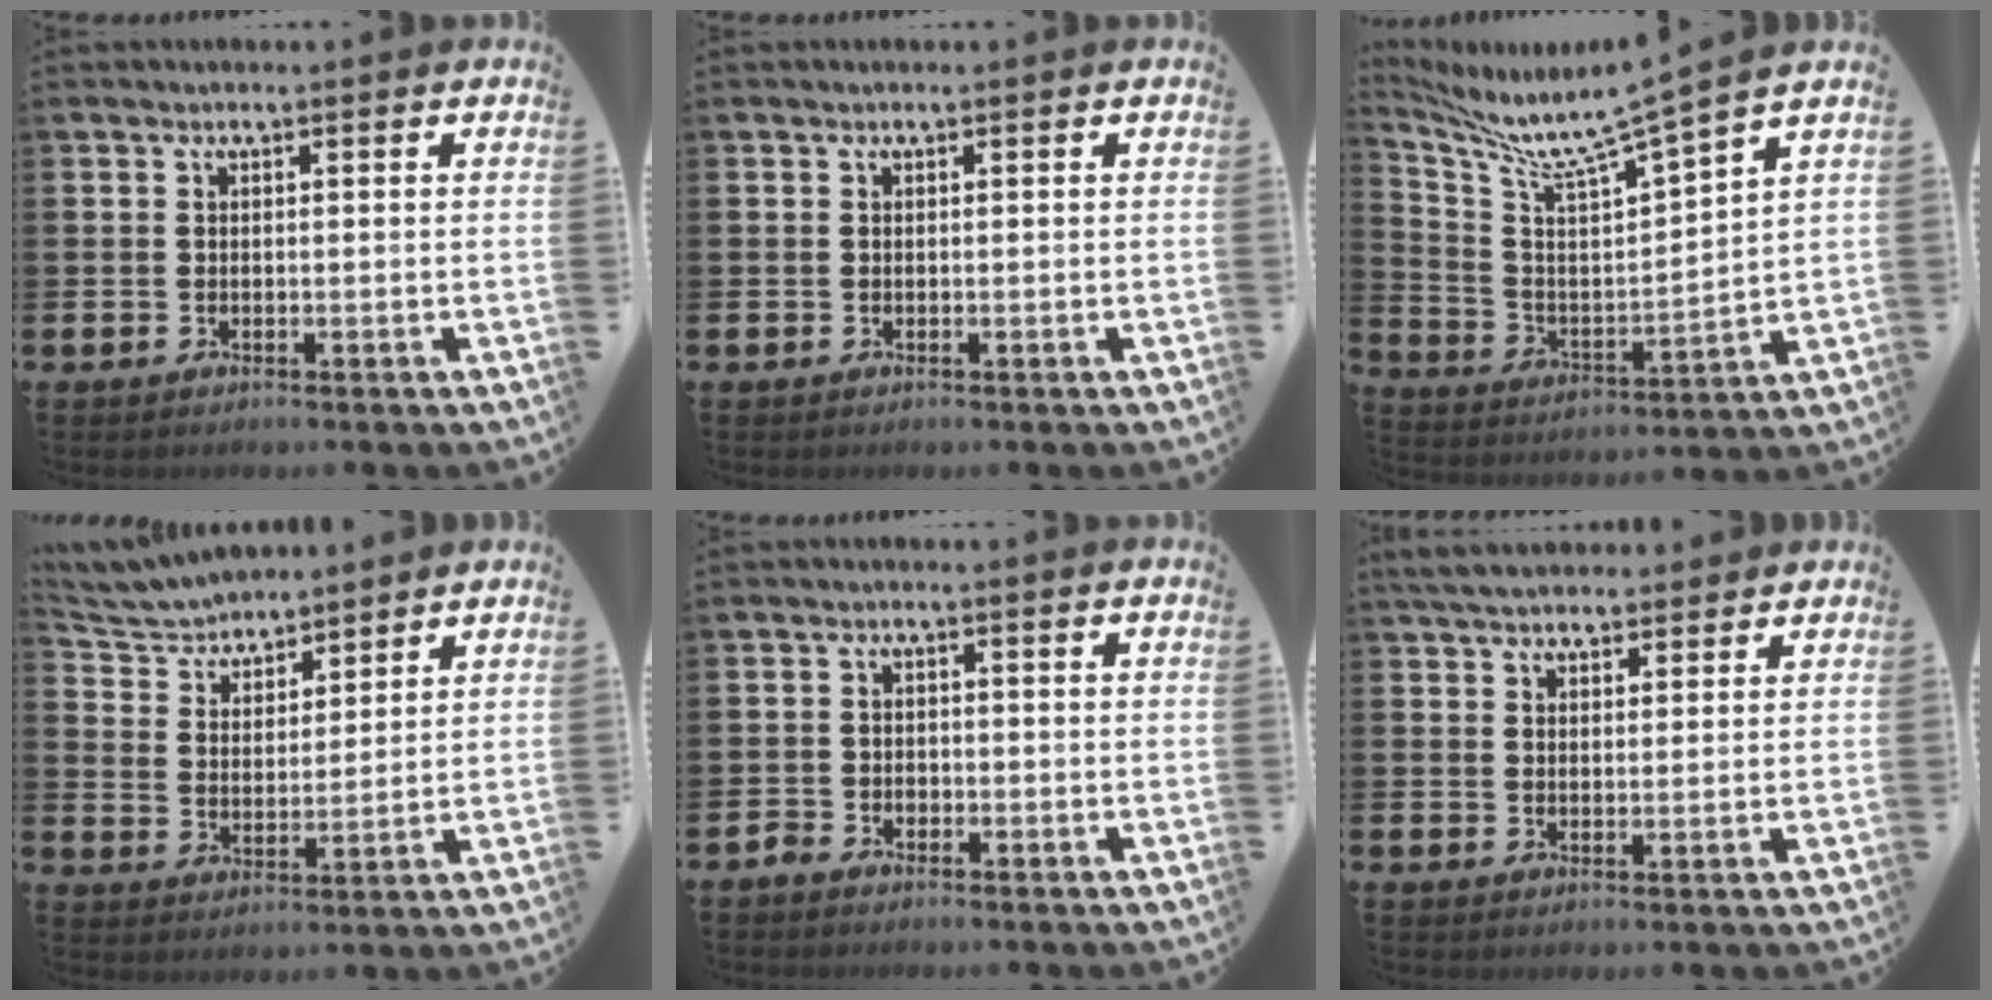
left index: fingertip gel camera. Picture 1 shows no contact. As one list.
[{"total": 0.0}, {"total": 8.0, "force": [7.0, 0.2, 4.0], "torque": [-0.115, -0.056, 0.111]}, {"total": 5.3, "force": [5.1, 1.3, 0.3], "torque": [-0.037, -0.030, 0.091]}, {"total": 1.7, "force": [-1.3, 1.0, 0.1], "torque": [-0.008, 0.004, -0.030]}, {"total": 4.6, "force": [4.3, 1.3, 1.0], "torque": [-0.037, -0.008, 0.081]}]